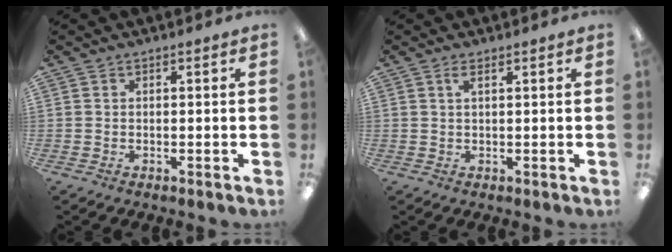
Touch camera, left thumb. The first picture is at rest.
{"total": 1.8, "force": [1.0, 0.5, 1.3], "torque": [-0.031, 0.003, 0.018]}